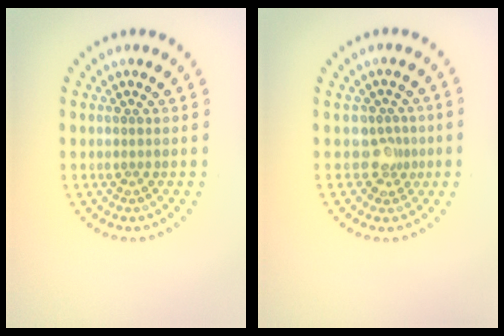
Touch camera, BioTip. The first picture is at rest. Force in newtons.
{"total": 2.1, "press": 1.6, "slide": 1.4}